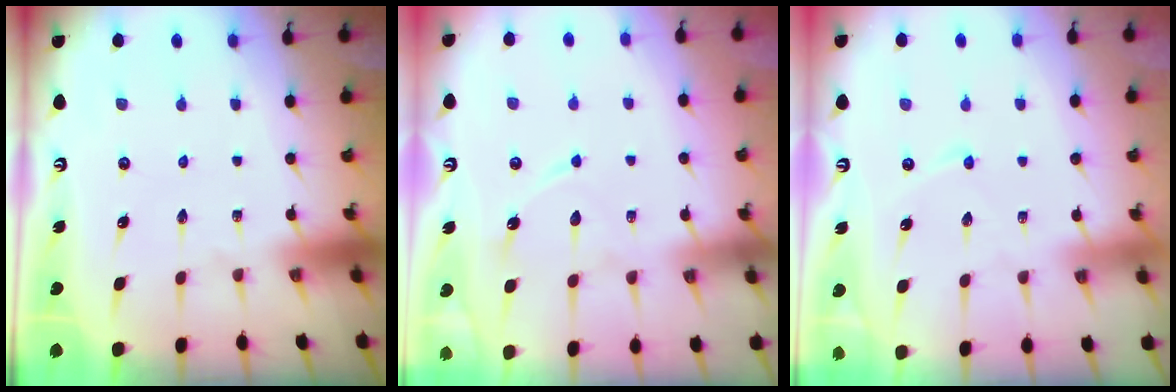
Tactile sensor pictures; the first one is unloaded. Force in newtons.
{"total": 7.7, "press": 7.7, "slide": 0.8}
{"total": 2.9, "press": 2.9, "slide": 0.3}